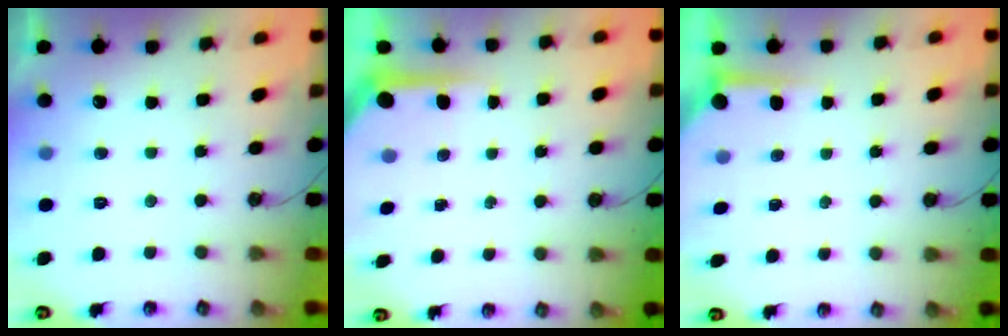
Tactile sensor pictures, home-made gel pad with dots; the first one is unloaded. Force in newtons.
{"total": 5.5, "press": 5.5, "slide": 0.5}
{"total": 4.0, "press": 4.0, "slide": 0.2}